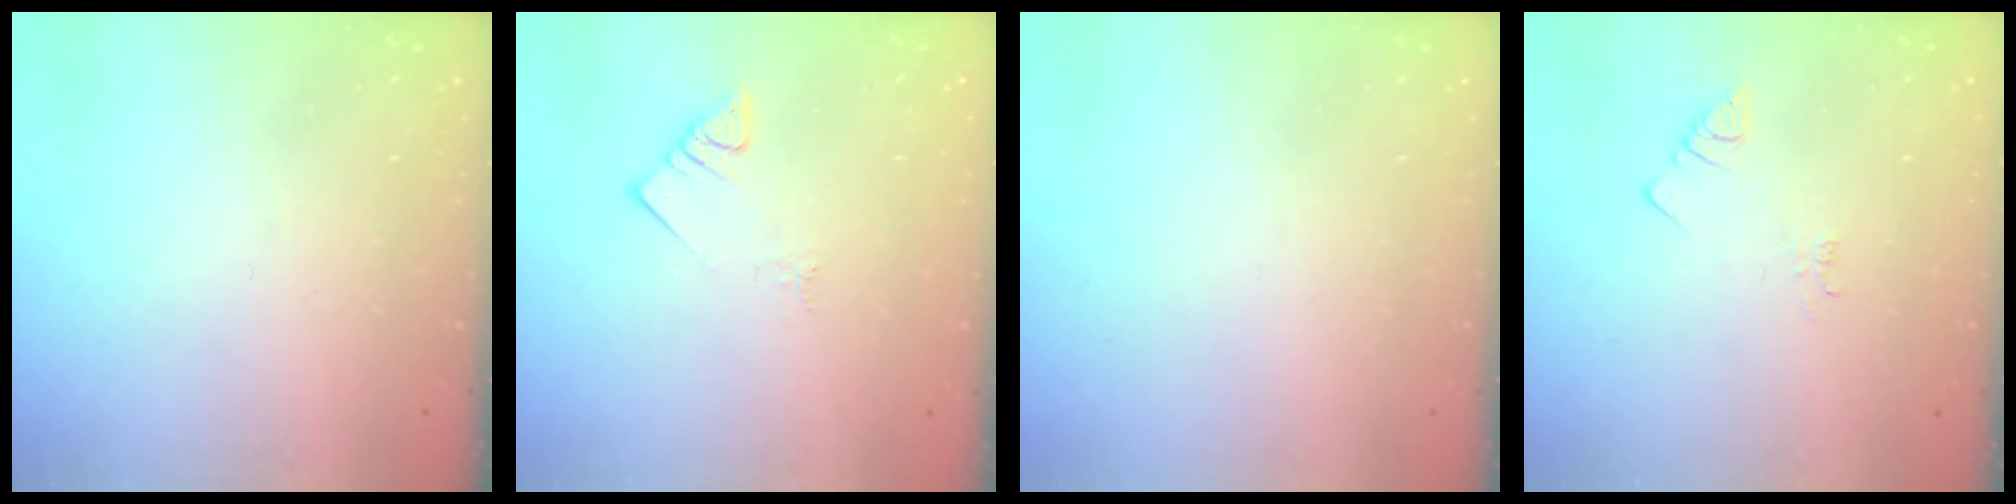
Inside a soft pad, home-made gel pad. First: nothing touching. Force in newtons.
{"total": 3.8, "press": 3.7, "slide": 0.6}
{"total": 1.8, "press": 1.7, "slide": 0.1}
{"total": 2.2, "press": 2.2, "slide": 0.6}